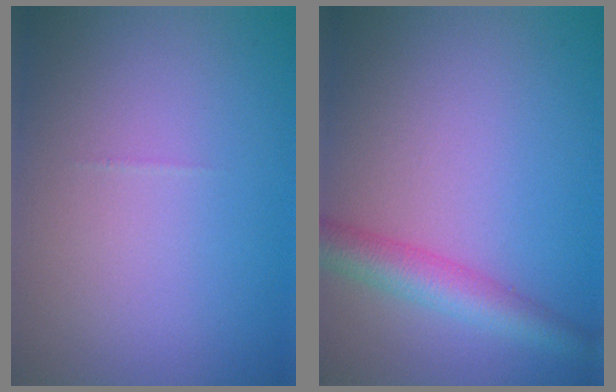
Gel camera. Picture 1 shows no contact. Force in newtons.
{"total": 4.0, "press": 4.0, "slide": 0.1}